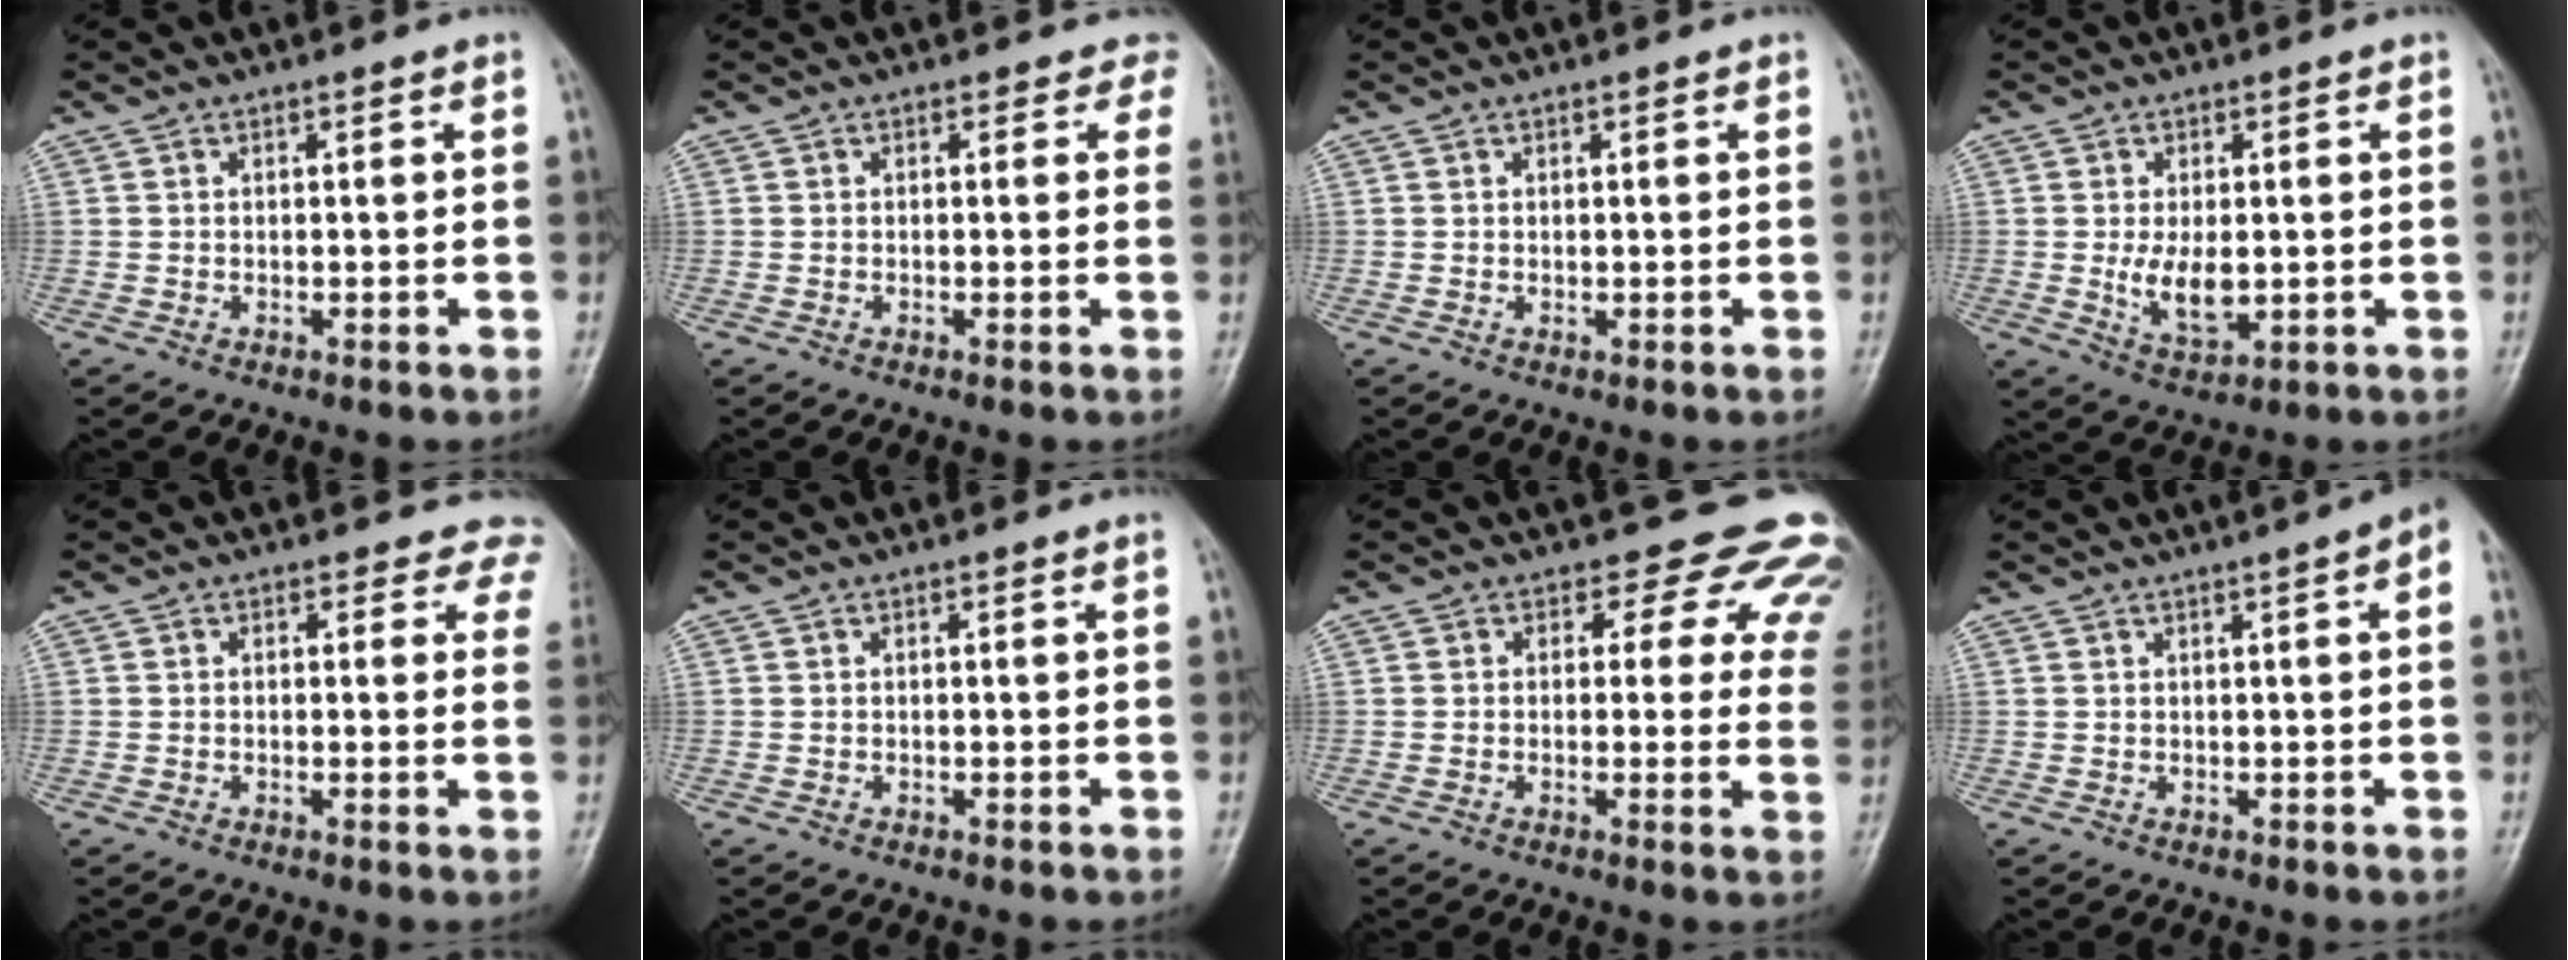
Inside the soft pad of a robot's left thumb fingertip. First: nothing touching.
{"total": 2.6, "force": [1.8, 1.8, 0.6], "torque": [0.023, -0.006, -0.004]}
{"total": 0.8, "force": [0.2, 0.4, 0.6], "torque": [-0.008, -0.001, 0.006]}
{"total": 6.7, "force": [-0.3, 3.7, 5.6], "torque": [-0.090, -0.015, 0.003]}
{"total": 5.1, "force": [4.0, 2.9, 1.0], "torque": [0.030, -0.011, 0.016]}
{"total": 0.0}
{"total": 12.1, "force": [9.0, 6.9, 4.3], "torque": [0.009, -0.037, 0.069]}
{"total": 4.3, "force": [1.6, 0.4, 3.9], "torque": [-0.051, 0.012, 0.017]}